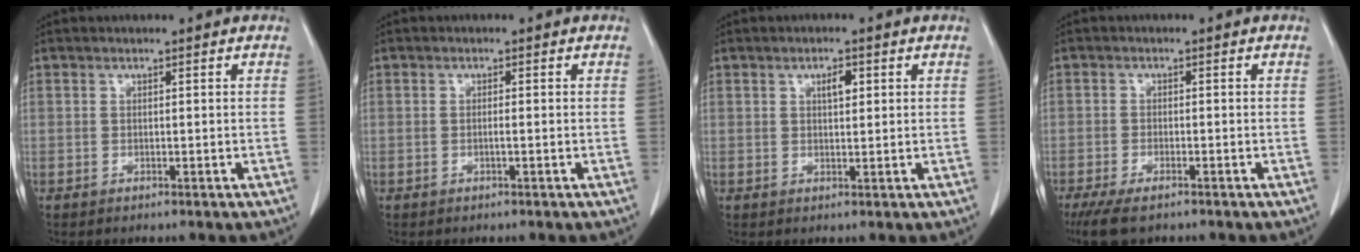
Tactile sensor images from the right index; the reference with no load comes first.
{"total": 0.7, "force": [-0.1, 0.0, 0.7], "torque": [-0.012, 0.001, 0.001]}
{"total": 2.1, "force": [0.8, 0.8, 1.8], "torque": [-0.030, -0.001, 0.014]}
{"total": 5.9, "force": [-4.4, 1.7, 3.6], "torque": [-0.062, -0.013, -0.073]}